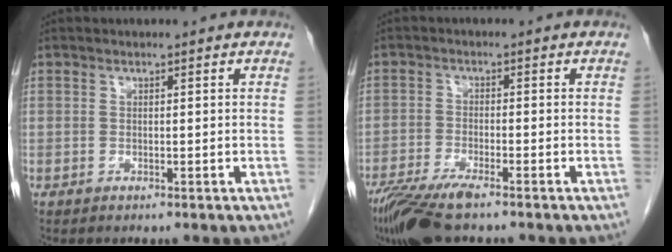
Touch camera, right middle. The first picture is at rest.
{"total": 8.6, "force": [-6.4, 1.3, 5.6], "torque": [-0.103, -0.021, -0.113]}